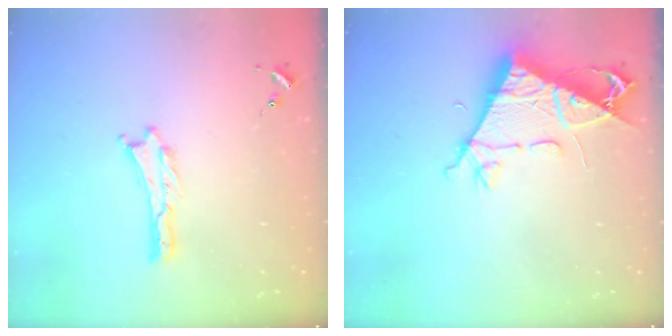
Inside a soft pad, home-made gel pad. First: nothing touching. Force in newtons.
{"total": 8.6, "press": 8.5, "slide": 1.2}